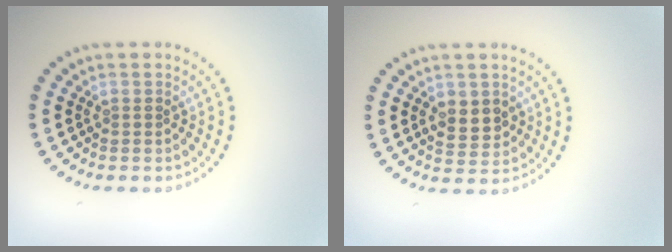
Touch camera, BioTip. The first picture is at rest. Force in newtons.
{"total": 2.5, "press": 2.5, "slide": 0.4}